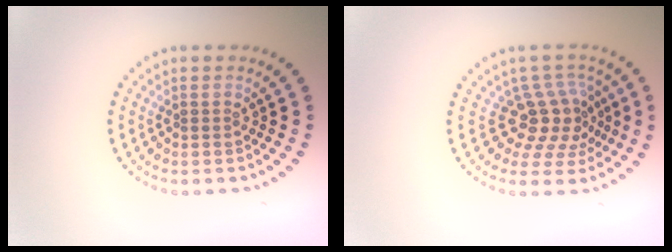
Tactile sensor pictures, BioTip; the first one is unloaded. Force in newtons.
{"total": 4.0, "press": 3.0, "slide": 2.6}